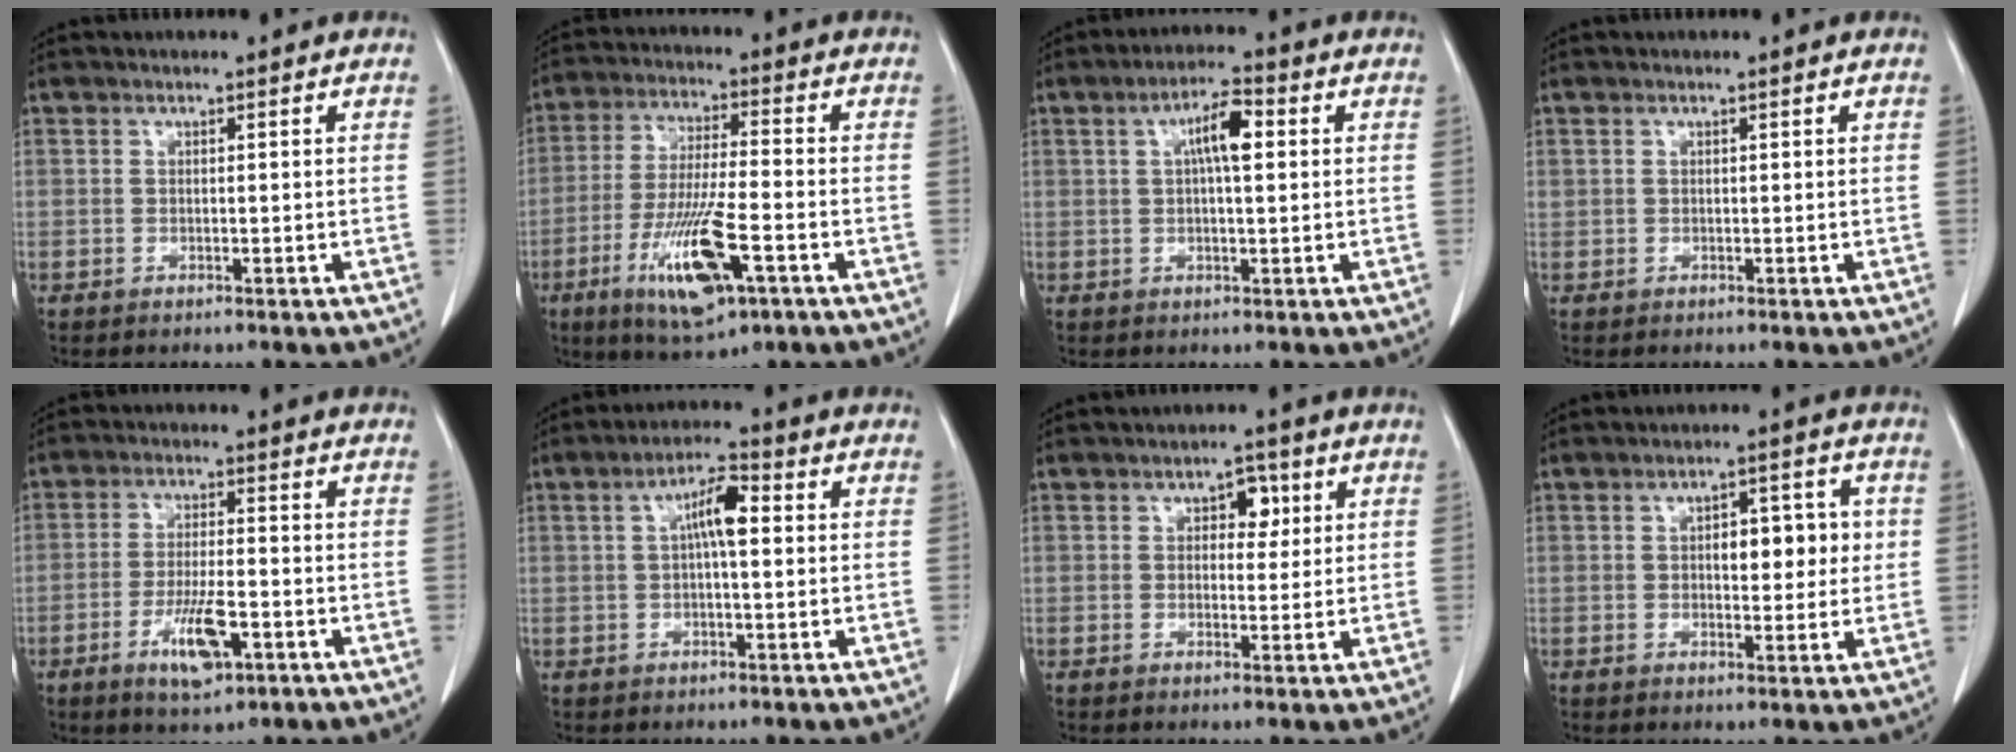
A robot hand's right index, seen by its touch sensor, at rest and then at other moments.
{"total": 13.5, "force": [-5.7, 2.3, 12.0], "torque": [-0.234, -0.023, -0.096]}
{"total": 5.8, "force": [1.4, 1.2, 5.5], "torque": [-0.099, 0.015, 0.021]}
{"total": 0.0}
{"total": 7.6, "force": [-3.4, 2.0, 6.5], "torque": [-0.121, -0.008, -0.054]}
{"total": 5.5, "force": [0.9, 1.3, 5.3], "torque": [-0.096, 0.019, 0.012]}
{"total": 3.6, "force": [1.3, 2.2, 2.5], "torque": [-0.030, 0.009, 0.016]}
{"total": 6.4, "force": [0.8, 2.8, 5.6], "torque": [-0.073, 0.015, 0.013]}